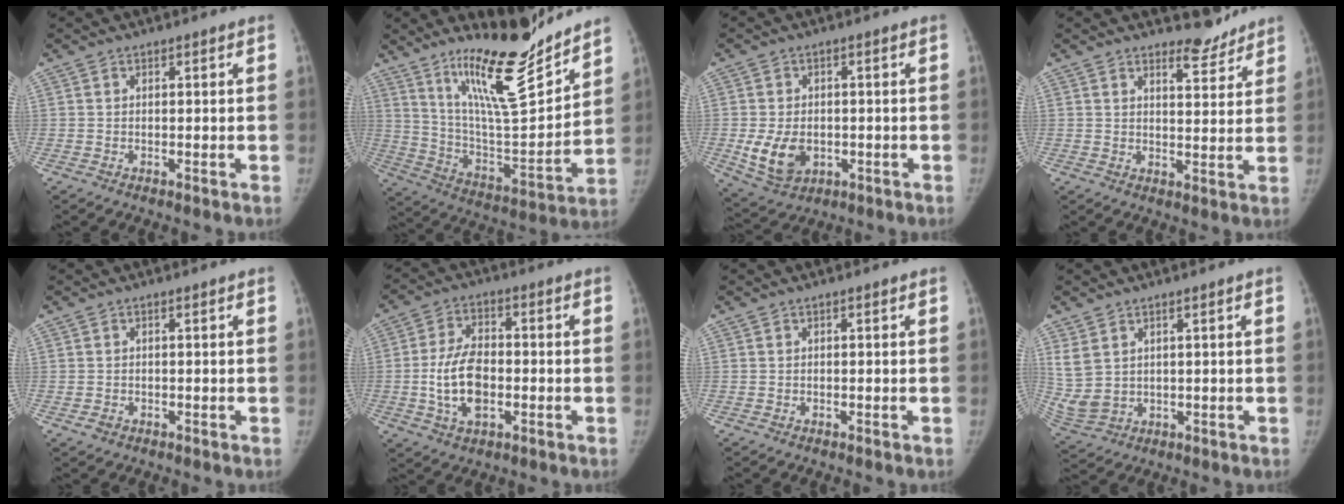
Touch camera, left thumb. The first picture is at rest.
{"total": 20.5, "force": [15.6, 4.0, 12.7], "torque": [-0.169, -0.111, 0.270]}
{"total": 8.3, "force": [-1.7, 5.9, 5.5], "torque": [-0.089, -0.003, -0.015]}
{"total": 4.5, "force": [4.3, 1.4, 0.7], "torque": [0.008, -0.041, 0.065]}
{"total": 1.2, "force": [-0.3, 0.9, 0.7], "torque": [-0.010, 0.001, -0.004]}
{"total": 10.5, "force": [-1.9, 6.1, 8.3], "torque": [-0.146, 0.012, -0.034]}
{"total": 0.0}
{"total": 7.2, "force": [2.7, 4.8, 4.6], "torque": [-0.100, -0.011, 0.073]}